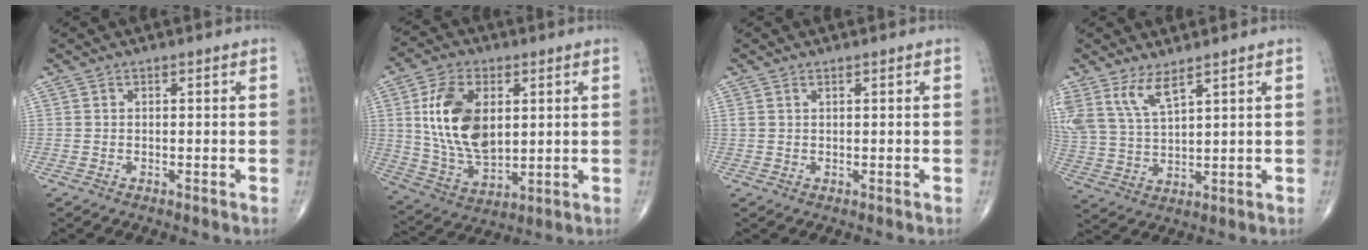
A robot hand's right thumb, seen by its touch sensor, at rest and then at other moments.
{"total": 16.1, "force": [3.2, 9.5, 12.5], "torque": [-0.221, -0.014, 0.067]}
{"total": 0.8, "force": [0.5, 0.3, 0.5], "torque": [-0.013, 0.008, 0.013]}
{"total": 6.6, "force": [4.6, 1.9, 4.3], "torque": [-0.094, -0.023, 0.102]}